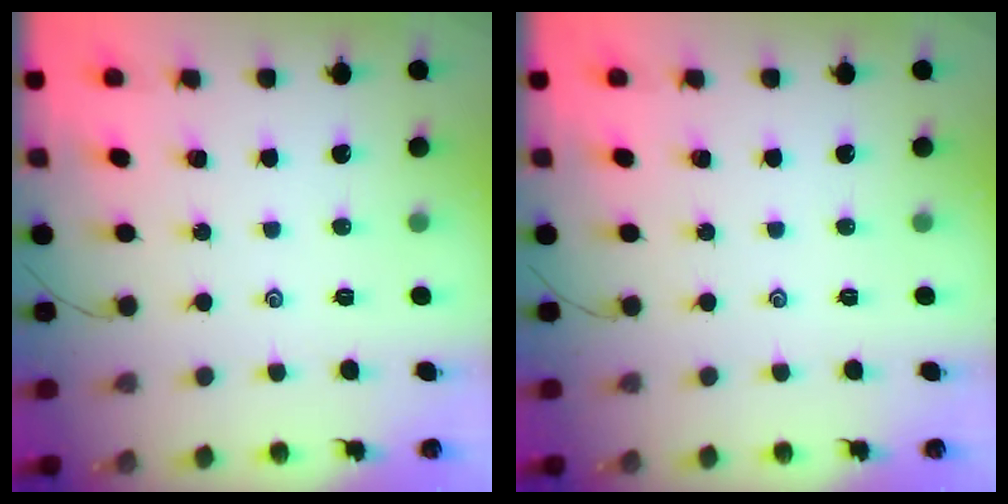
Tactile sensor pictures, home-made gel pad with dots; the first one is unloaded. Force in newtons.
{"total": 0.0}